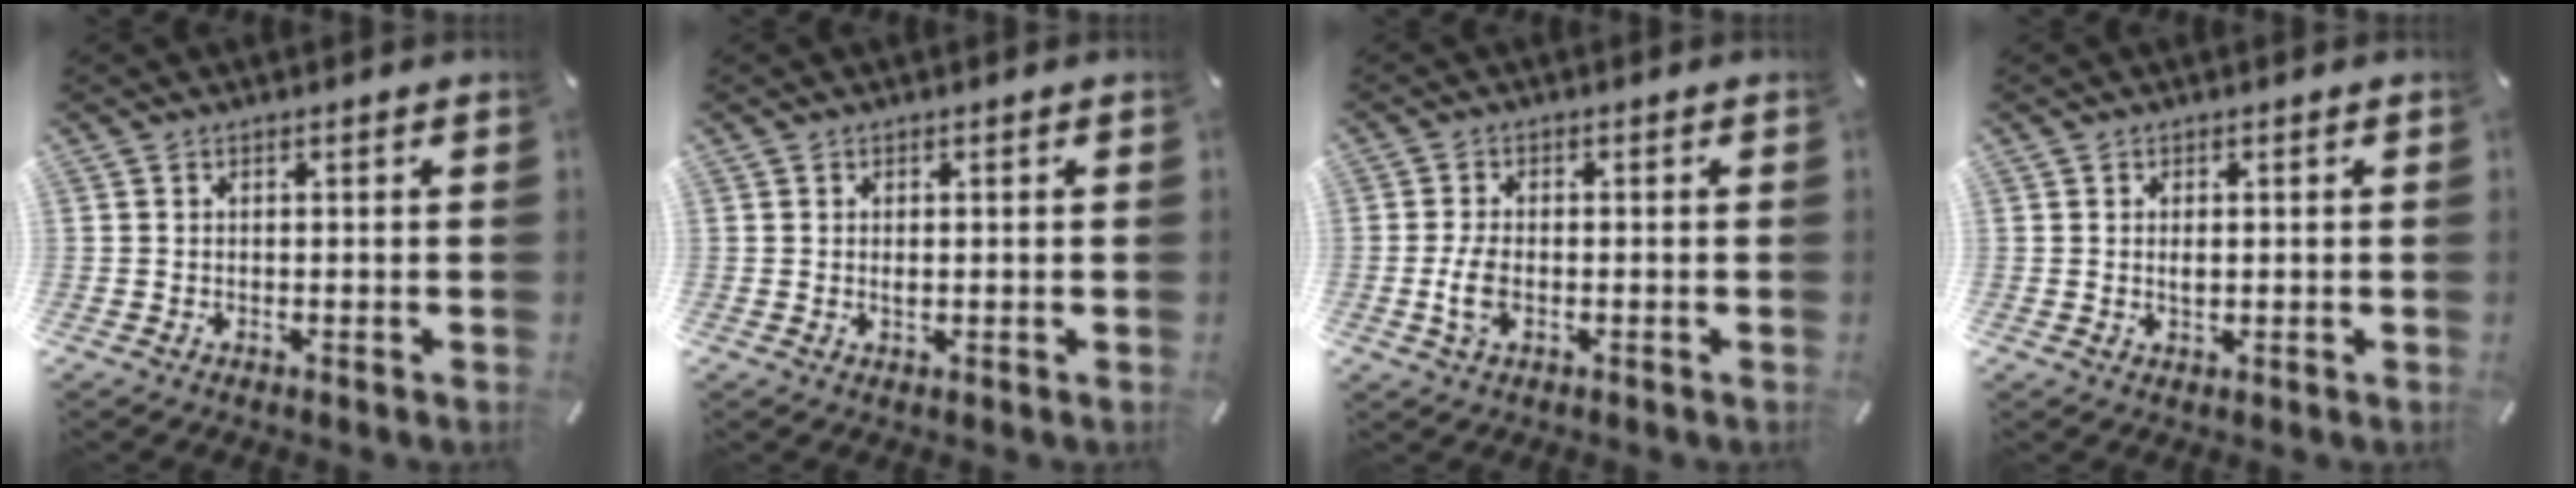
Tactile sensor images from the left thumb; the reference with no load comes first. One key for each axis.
{"total": 1.2, "fx": 0.1, "fy": 0.6, "fz": 1.0, "tx": -0.021, "ty": 0.003, "tz": 0.001}
{"total": 4.7, "fx": -1.1, "fy": 2.5, "fz": 3.9, "tx": -0.090, "ty": -0.002, "tz": -0.023}
{"total": 1.9, "fx": 0.2, "fy": 1.0, "fz": 1.6, "tx": -0.033, "ty": 0.002, "tz": 0.002}